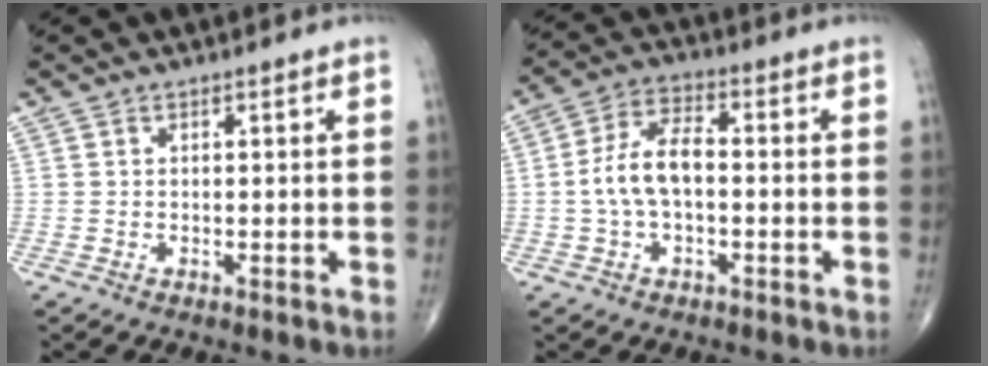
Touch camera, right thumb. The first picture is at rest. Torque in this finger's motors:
{"motor_torque": [0.59, 0.68, 1.02, -0.01, 0.08]}